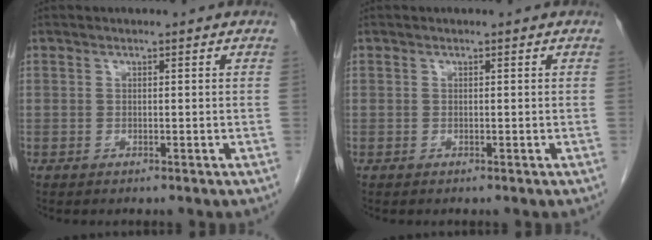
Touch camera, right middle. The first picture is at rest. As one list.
[{"total": 0.0}]